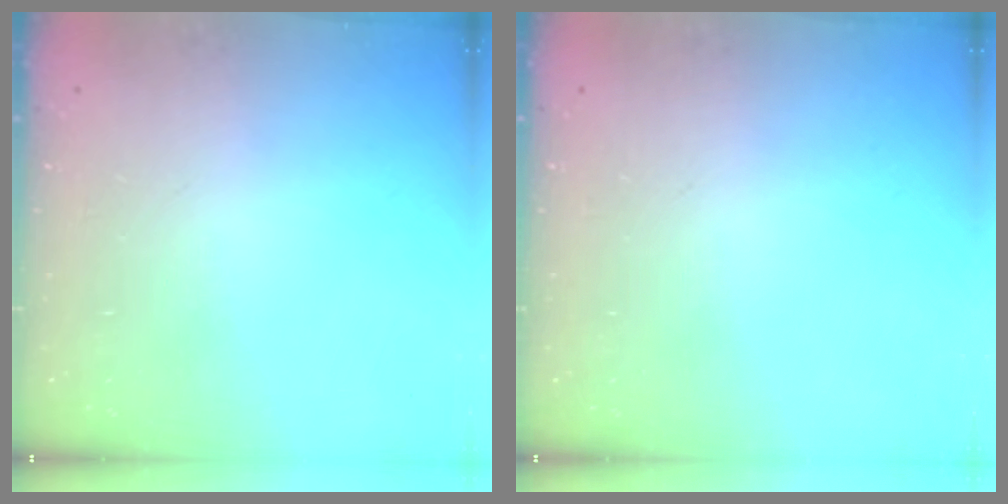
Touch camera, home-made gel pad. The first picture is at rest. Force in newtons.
{"total": 0.0}